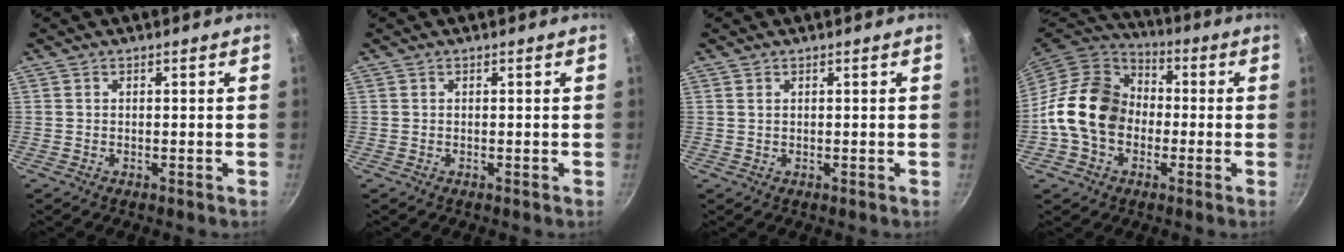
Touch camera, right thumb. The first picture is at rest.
{"total": 0.0}
{"total": 0.6, "force": [0.4, 0.3, 0.4], "torque": [-0.008, -0.002, 0.008]}
{"total": 16.5, "force": [-1.7, 13.0, 10.0], "torque": [-0.144, 0.037, -0.044]}